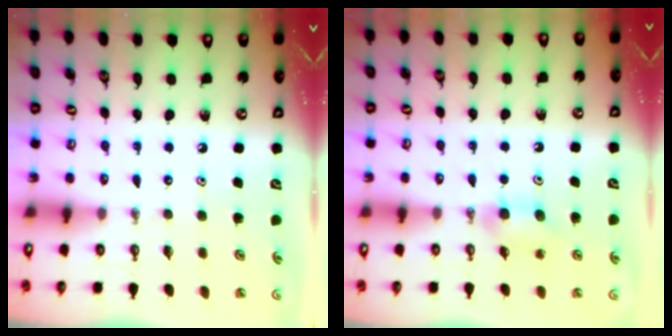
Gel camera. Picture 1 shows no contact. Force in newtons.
{"total": 4.9, "press": 4.7, "slide": 1.4}